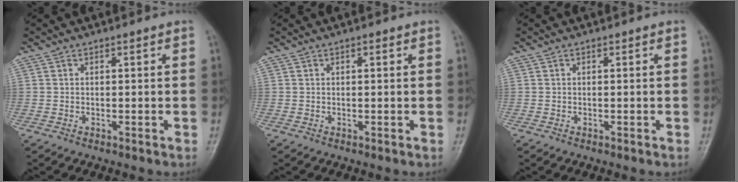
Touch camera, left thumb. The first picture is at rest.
{"total": 0.7, "force": [0.3, 0.2, 0.5], "torque": [-0.010, 0.000, 0.004]}
{"total": 0.0}